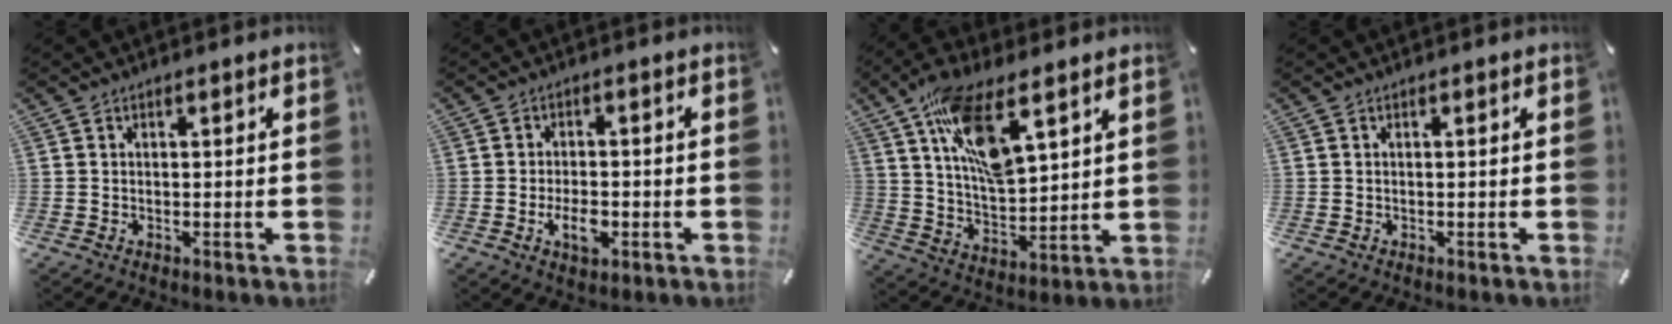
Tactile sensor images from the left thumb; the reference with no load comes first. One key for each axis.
{"total": 5.6, "fx": -1.8, "fy": 3.3, "fz": 4.1, "tx": -0.085, "ty": 0.003, "tz": -0.033}
{"total": 15.1, "fx": 8.6, "fy": 6.0, "fz": 10.8, "tx": -0.209, "ty": -0.026, "tz": 0.151}
{"total": 0.0}